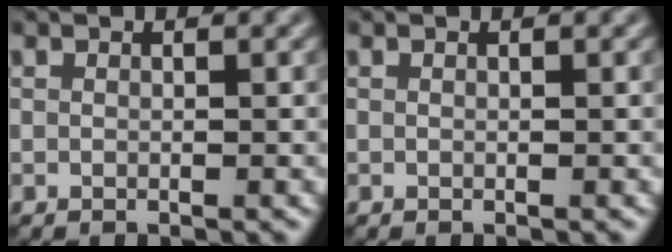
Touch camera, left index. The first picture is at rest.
{"total": 0.0}